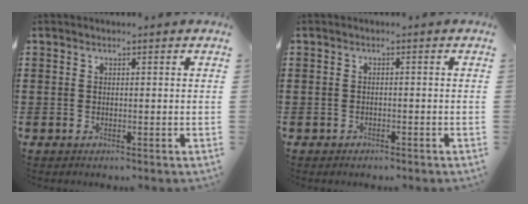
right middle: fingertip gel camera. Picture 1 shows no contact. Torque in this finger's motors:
{"motor_torque": [0.03, 0.21, -0.02, -0.01]}